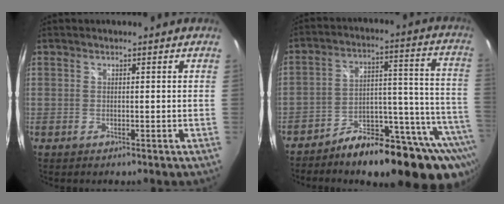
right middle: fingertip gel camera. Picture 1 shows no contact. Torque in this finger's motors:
{"motor_torque": [1.11, -1.03, 0.81, 0.07]}